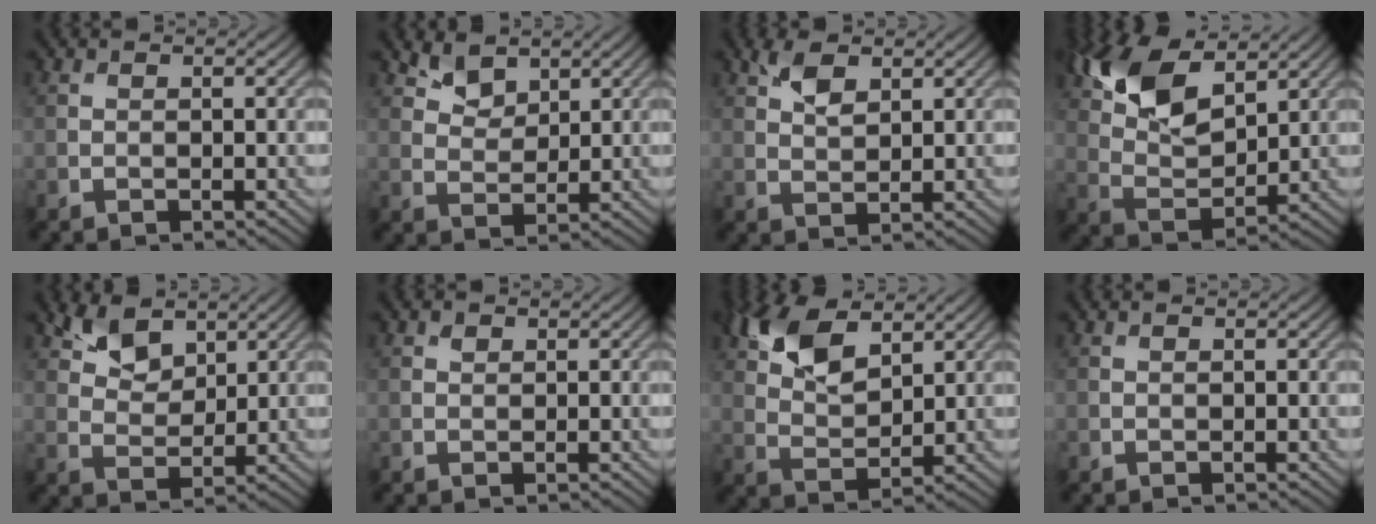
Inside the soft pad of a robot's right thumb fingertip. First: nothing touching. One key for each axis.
{"total": 3.5, "fx": 2.6, "fy": 1.9, "fz": 1.4, "tx": -0.035, "ty": -0.005, "tz": 0.053}
{"total": 3.4, "fx": 2.0, "fy": 1.7, "fz": 2.3, "tx": -0.052, "ty": 0.000, "tz": 0.039}
{"total": 12.3, "fx": 6.9, "fy": 5.5, "fz": 8.6, "tx": -0.193, "ty": 0.017, "tz": 0.136}
{"total": 5.5, "fx": 3.7, "fy": 3.0, "fz": 2.7, "tx": -0.061, "ty": -0.005, "tz": 0.071}
{"total": 0.7, "fx": 0.5, "fy": 0.4, "fz": 0.2, "tx": -0.004, "ty": -0.003, "tz": 0.010}
{"total": 9.6, "fx": 5.3, "fy": 4.6, "fz": 6.5, "tx": -0.151, "ty": 0.012, "tz": 0.105}
{"total": 0.0}